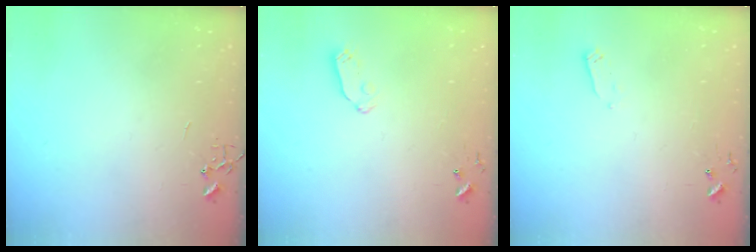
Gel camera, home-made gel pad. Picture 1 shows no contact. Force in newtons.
{"total": 5.6, "press": 5.6, "slide": 0.3}
{"total": 2.4, "press": 2.4, "slide": 0.4}